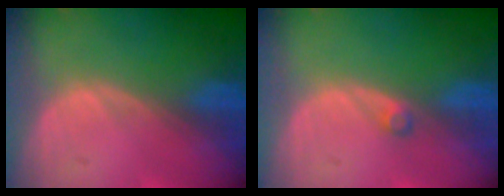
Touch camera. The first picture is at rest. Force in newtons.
{"total": 1.0, "press": 1.0, "slide": 0.2}